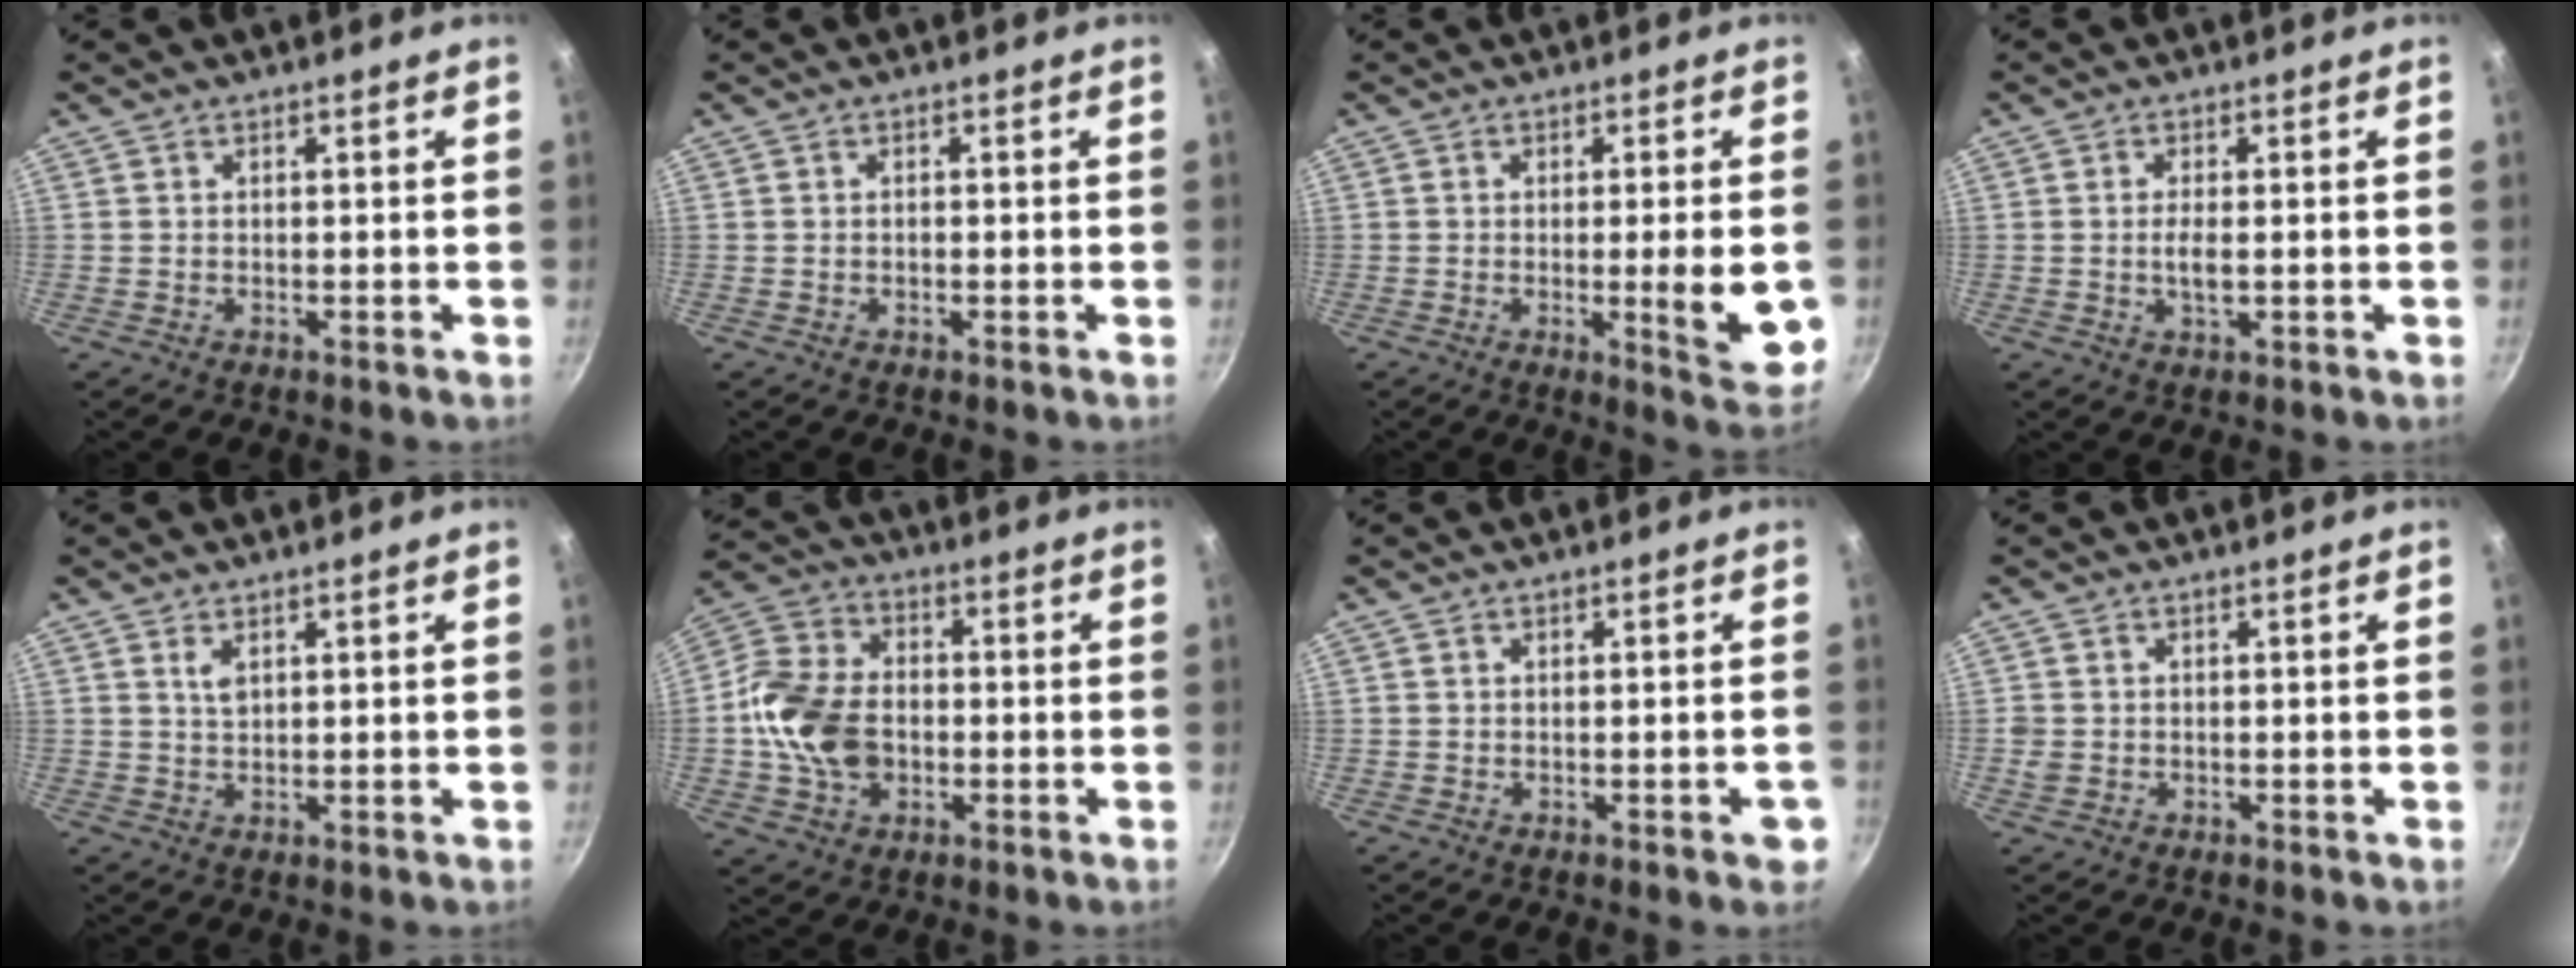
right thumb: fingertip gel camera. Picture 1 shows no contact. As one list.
[{"total": 0.5, "force": [-0.2, 0.3, 0.4], "torque": [-0.008, 0.002, -0.002]}, {"total": 9.2, "force": [-1.3, 1.9, 9.0], "torque": [-0.111, -0.011, -0.014]}, {"total": 2.8, "force": [-0.3, 1.0, 2.6], "torque": [-0.056, -0.003, -0.007]}, {"total": 2.2, "force": [1.1, 1.1, 1.6], "torque": [-0.028, -0.004, 0.021]}, {"total": 14.7, "force": [-1.8, 10.7, 9.9], "torque": [-0.173, 0.025, -0.045]}, {"total": 2.6, "force": [-0.8, 1.1, 2.1], "torque": [-0.014, 0.007, -0.010]}, {"total": 2.0, "force": [-0.3, 1.8, 0.9], "torque": [-0.016, 0.003, -0.006]}]